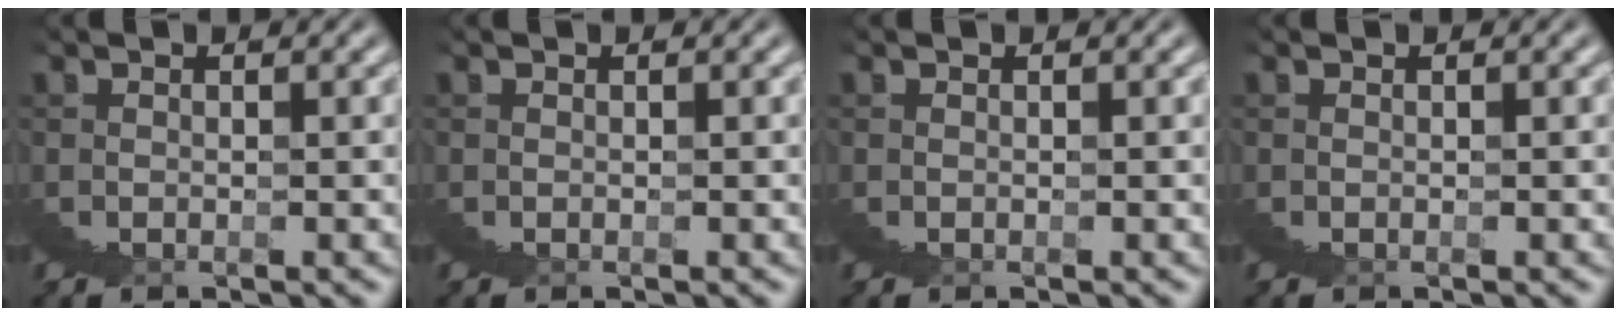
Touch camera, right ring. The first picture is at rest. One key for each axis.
{"total": 0.0}
{"total": 0.0}
{"total": 0.0}